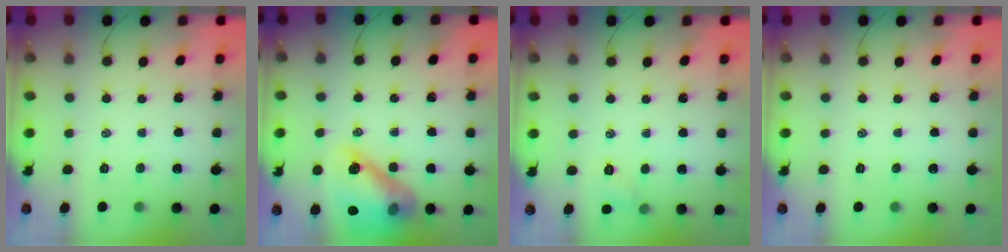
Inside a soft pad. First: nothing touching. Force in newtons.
{"total": 15.4, "press": 15.1, "slide": 2.9}
{"total": 4.8, "press": 4.5, "slide": 1.4}
{"total": 0.0}